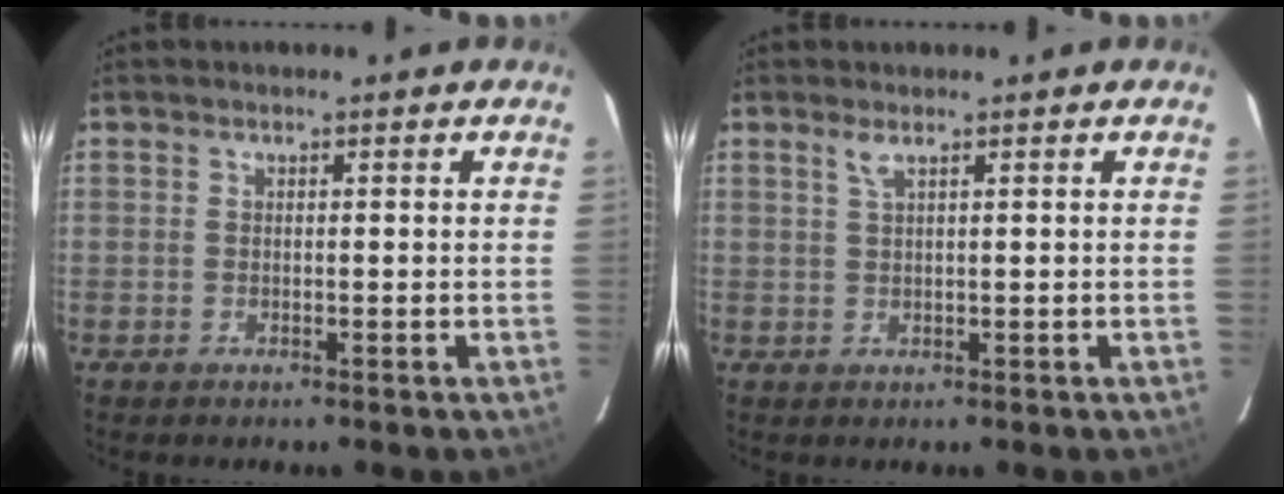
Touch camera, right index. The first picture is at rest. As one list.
[{"total": 1.4, "force": [0.9, -0.1, 1.1], "torque": [-0.022, 0.002, 0.019]}]